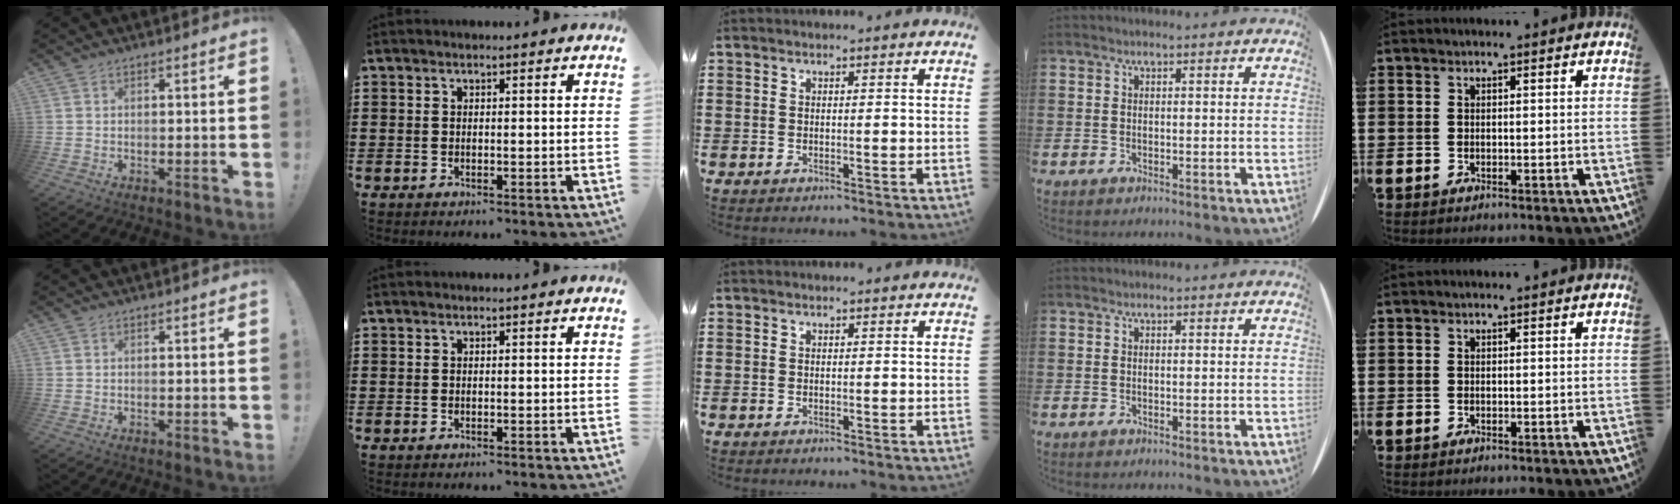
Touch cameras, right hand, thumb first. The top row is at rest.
{}